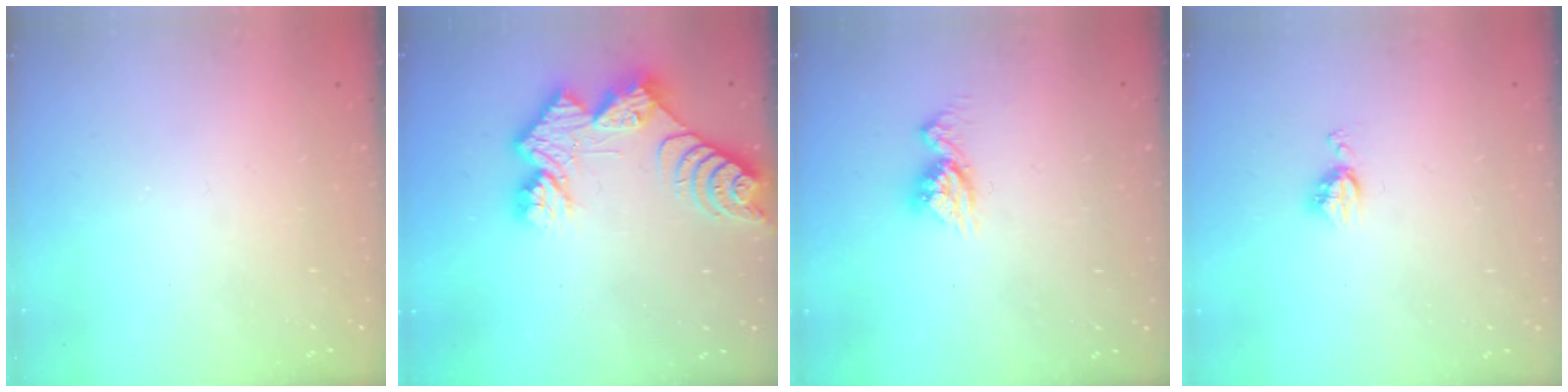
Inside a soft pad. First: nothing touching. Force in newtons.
{"total": 11.5, "press": 11.4, "slide": 1.0}
{"total": 9.2, "press": 9.2, "slide": 0.8}
{"total": 5.0, "press": 4.9, "slide": 0.7}